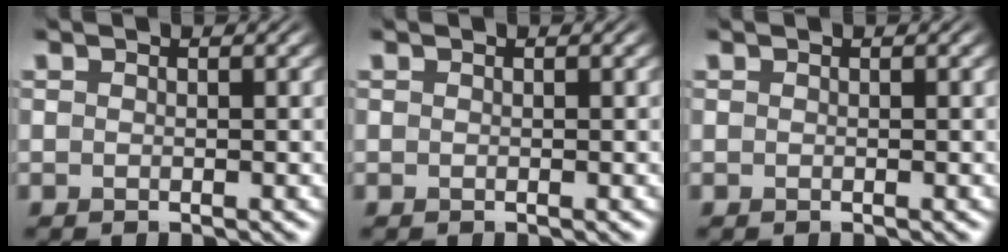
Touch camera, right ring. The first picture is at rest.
{"total": 0.0}
{"total": 0.0}